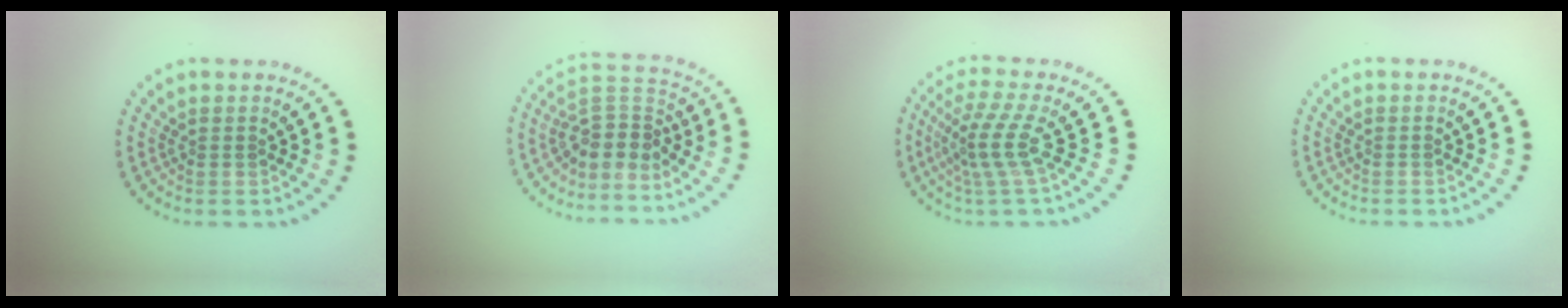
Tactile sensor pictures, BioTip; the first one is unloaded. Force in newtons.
{"total": 3.5, "press": 2.5, "slide": 2.5}
{"total": 3.8, "press": 2.7, "slide": 2.7}
{"total": 0.0}